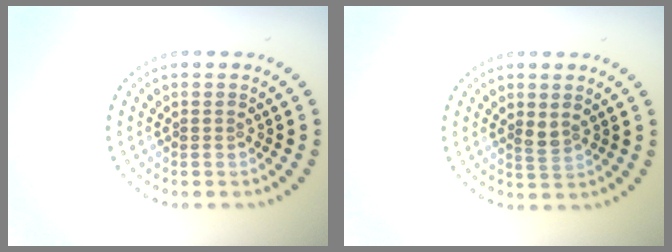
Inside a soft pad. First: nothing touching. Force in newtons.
{"total": 1.0, "press": 0.9, "slide": 0.5}